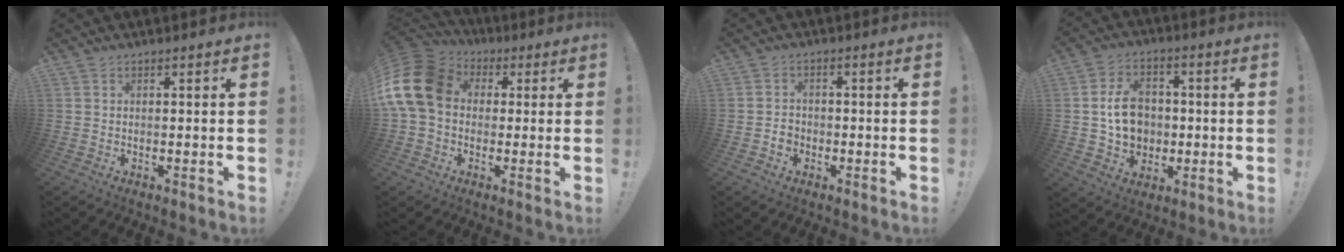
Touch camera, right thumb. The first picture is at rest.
{"total": 17.6, "force": [2.5, 13.0, 11.6], "torque": [-0.225, 0.009, 0.052]}
{"total": 3.4, "force": [-1.7, 2.6, 1.4], "torque": [-0.014, 0.007, -0.030]}
{"total": 12.5, "force": [0.1, 10.2, 7.2], "torque": [-0.105, 0.009, 0.008]}